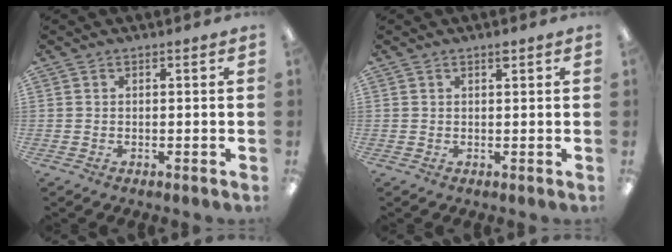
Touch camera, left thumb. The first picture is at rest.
{"total": 1.3, "force": [1.0, 0.4, 0.8], "torque": [-0.010, -0.003, 0.015]}